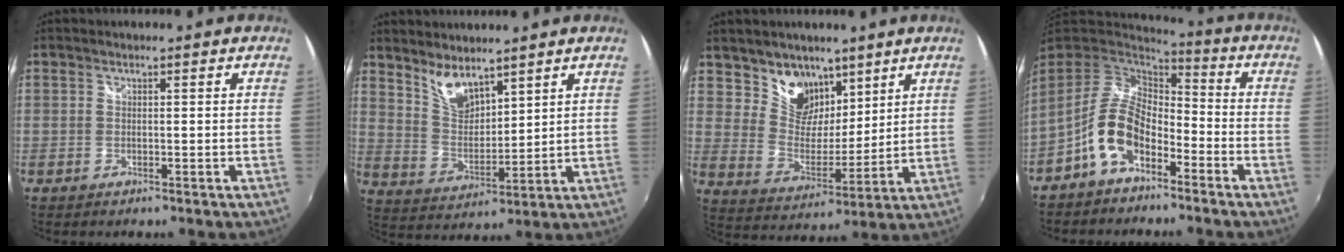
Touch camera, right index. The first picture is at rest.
{"total": 7.6, "force": [6.0, 2.9, 3.7], "torque": [-0.064, -0.003, 0.121]}
{"total": 10.6, "force": [7.3, 7.0, 3.3], "torque": [-0.058, -0.006, 0.138]}
{"total": 11.3, "force": [-5.8, 6.0, 7.6], "torque": [-0.159, 0.011, -0.110]}